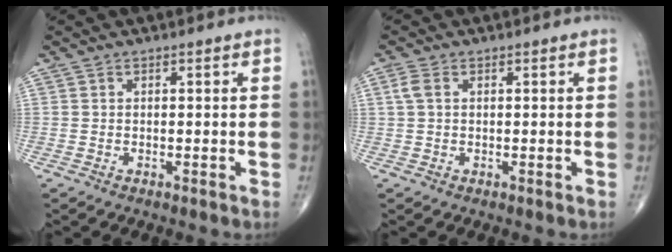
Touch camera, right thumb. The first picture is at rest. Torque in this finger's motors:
{"motor_torque": [-0.24, 0.31, 0.09, 0.14, 0.08]}